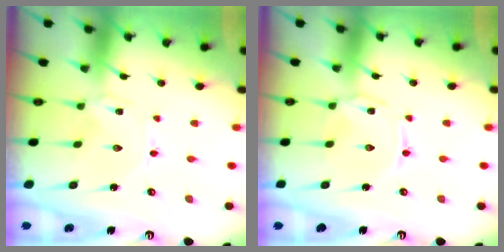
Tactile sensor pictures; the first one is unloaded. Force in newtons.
{"total": 1.5, "press": 1.5, "slide": 0.3}